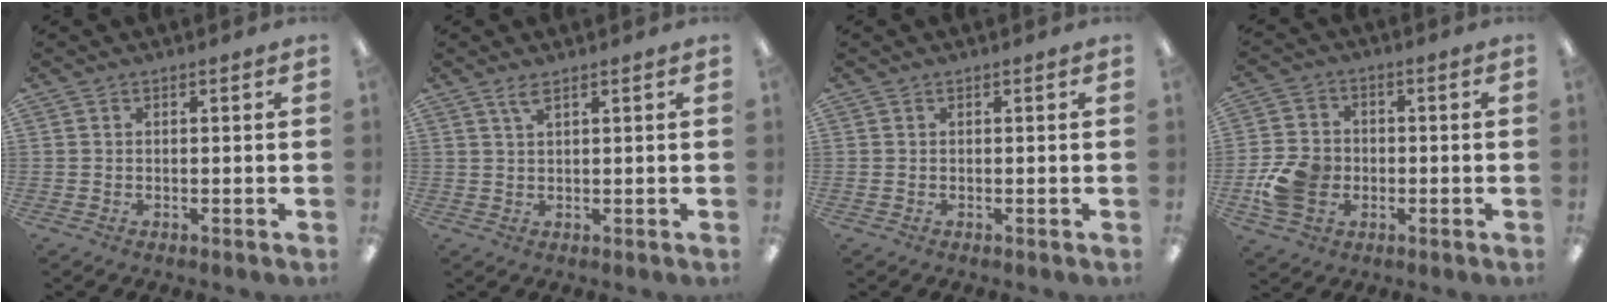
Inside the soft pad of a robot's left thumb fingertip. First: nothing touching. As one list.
[{"total": 2.5, "force": [1.7, 0.4, 1.8], "torque": [-0.041, 0.002, 0.031]}, {"total": 0.0}, {"total": 9.7, "force": [-2.4, 7.8, 5.2], "torque": [-0.111, 0.017, -0.042]}]